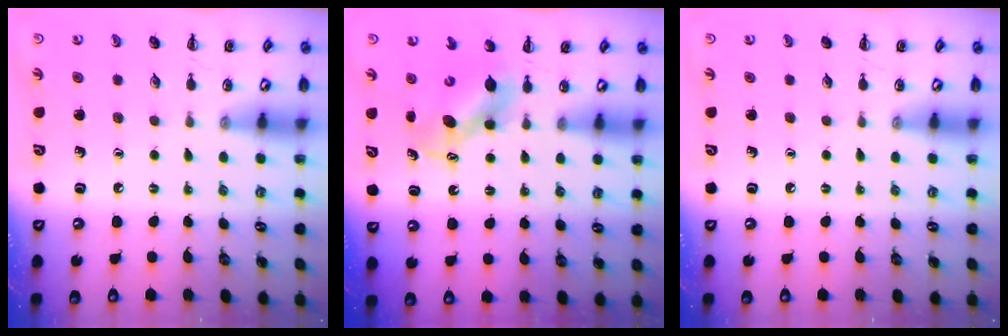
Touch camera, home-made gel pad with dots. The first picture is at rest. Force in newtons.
{"total": 6.4, "press": 6.4, "slide": 0.8}
{"total": 0.0}